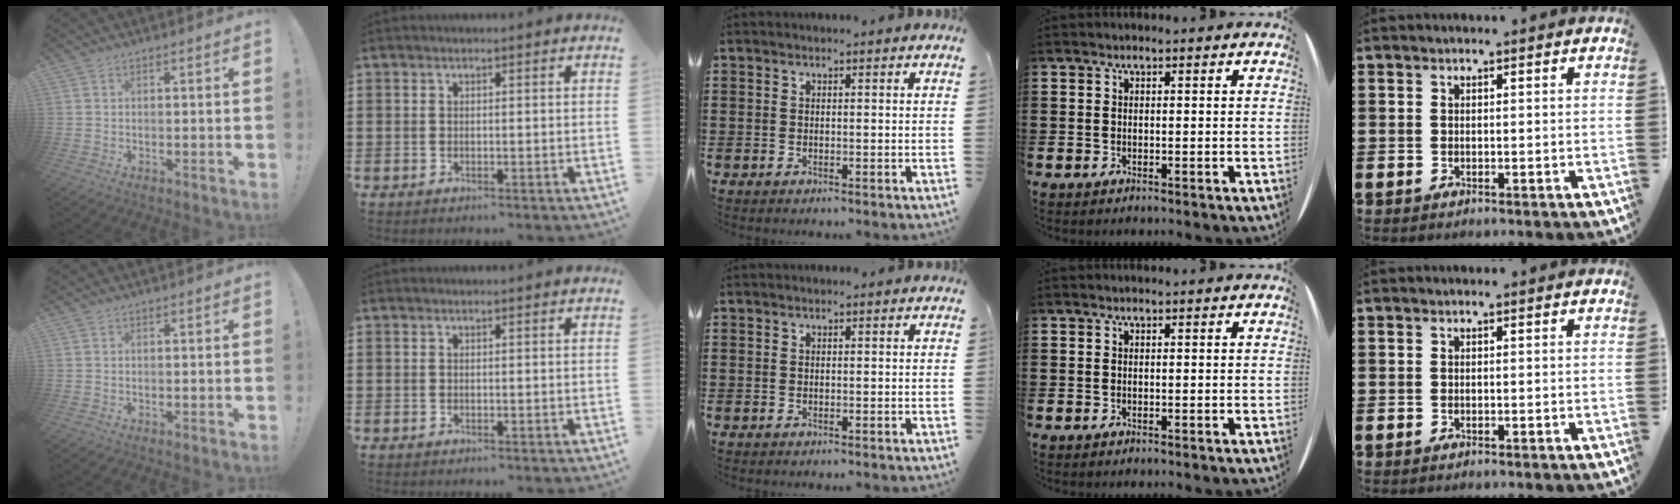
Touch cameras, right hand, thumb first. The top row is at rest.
{}